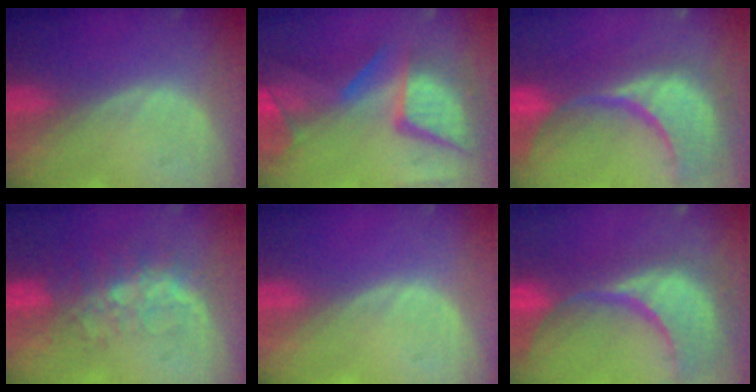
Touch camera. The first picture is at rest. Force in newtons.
{"total": 12.9, "press": 10.6, "slide": 7.4}
{"total": 15.3, "press": 12.2, "slide": 9.3}
{"total": 8.2, "press": 6.7, "slide": 4.6}
{"total": 0.0}
{"total": 15.3, "press": 12.2, "slide": 9.3}